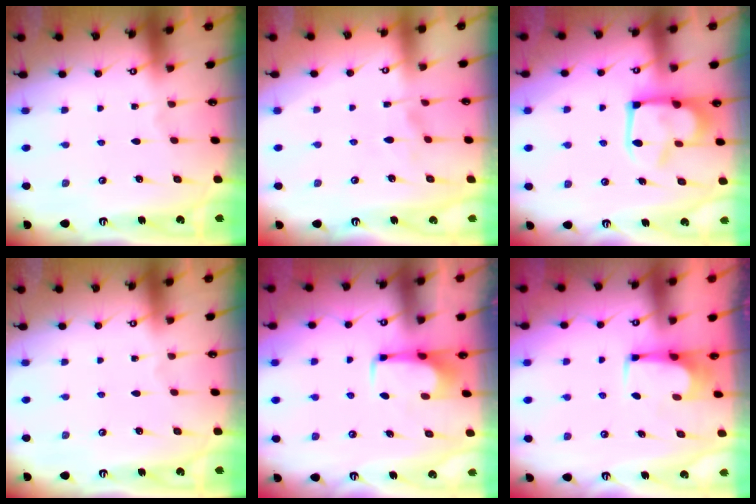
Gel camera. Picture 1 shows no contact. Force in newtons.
{"total": 3.9, "press": 3.8, "slide": 0.7}
{"total": 13.4, "press": 13.4, "slide": 1.0}
{"total": 0.0}
{"total": 1.7, "press": 1.7, "slide": 0.4}
{"total": 3.5, "press": 3.5, "slide": 0.2}